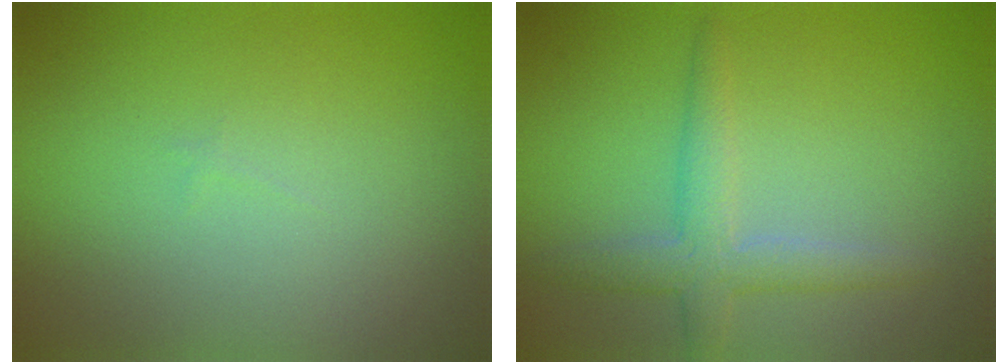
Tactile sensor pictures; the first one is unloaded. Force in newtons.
{"total": 3.0, "press": 3.0, "slide": 0.1}